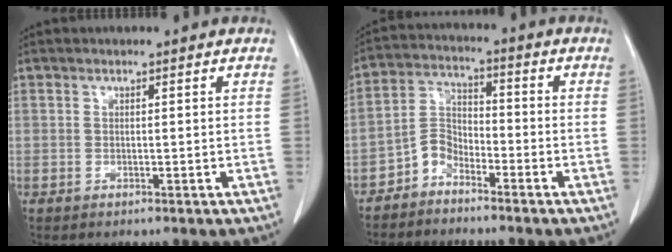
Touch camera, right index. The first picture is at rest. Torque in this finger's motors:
{"motor_torque": [-0.04, 0.12, -0.33, -0.21]}